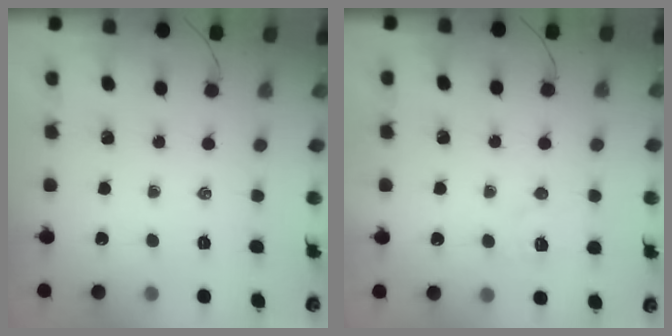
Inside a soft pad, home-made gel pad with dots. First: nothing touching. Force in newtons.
{"total": 3.9, "press": 3.8, "slide": 0.9}